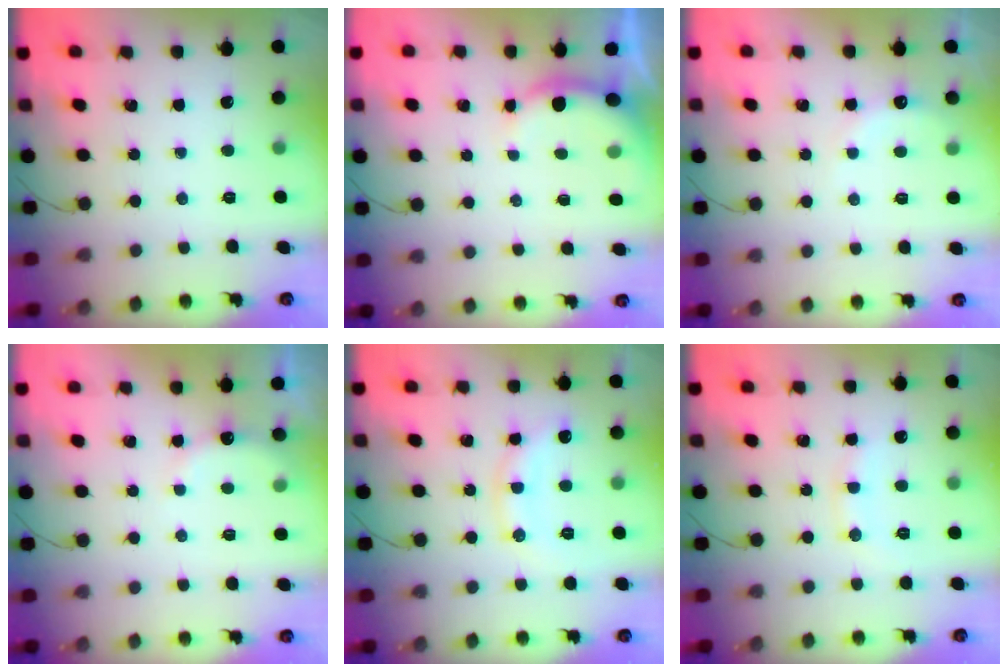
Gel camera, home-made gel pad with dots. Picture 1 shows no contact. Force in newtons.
{"total": 3.3, "press": 3.2, "slide": 0.8}
{"total": 5.5, "press": 5.4, "slide": 1.0}
{"total": 7.8, "press": 7.6, "slide": 1.5}
{"total": 11.4, "press": 11.4, "slide": 0.4}
{"total": 7.6, "press": 7.5, "slide": 0.9}